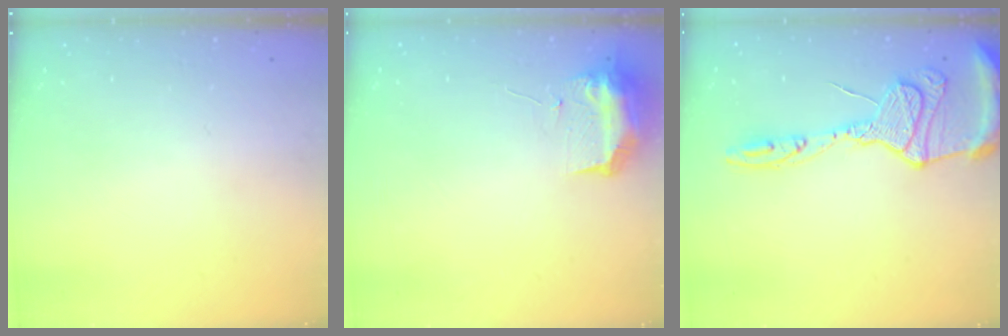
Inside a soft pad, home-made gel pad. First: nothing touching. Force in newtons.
{"total": 9.6, "press": 9.6, "slide": 0.8}
{"total": 17.5, "press": 17.4, "slide": 1.6}